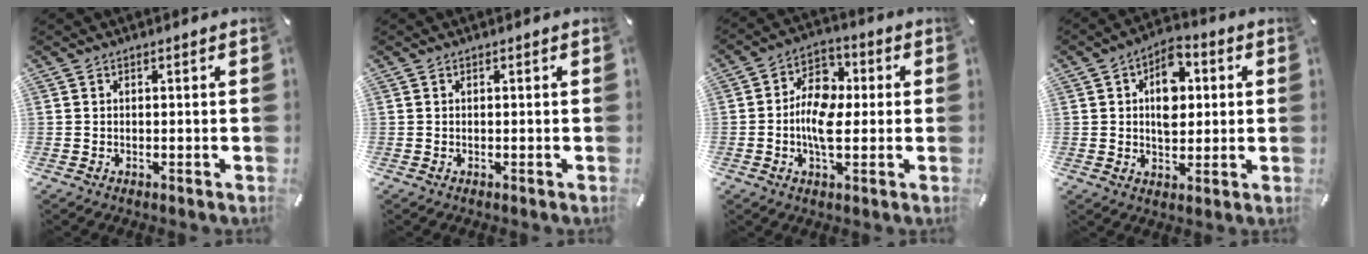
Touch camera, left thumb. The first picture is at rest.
{"total": 0.0}
{"total": 10.1, "force": [-1.4, 6.6, 7.6], "torque": [-0.146, 0.008, -0.029]}
{"total": 10.2, "force": [1.7, 7.2, 7.0], "torque": [-0.086, -0.001, 0.026]}